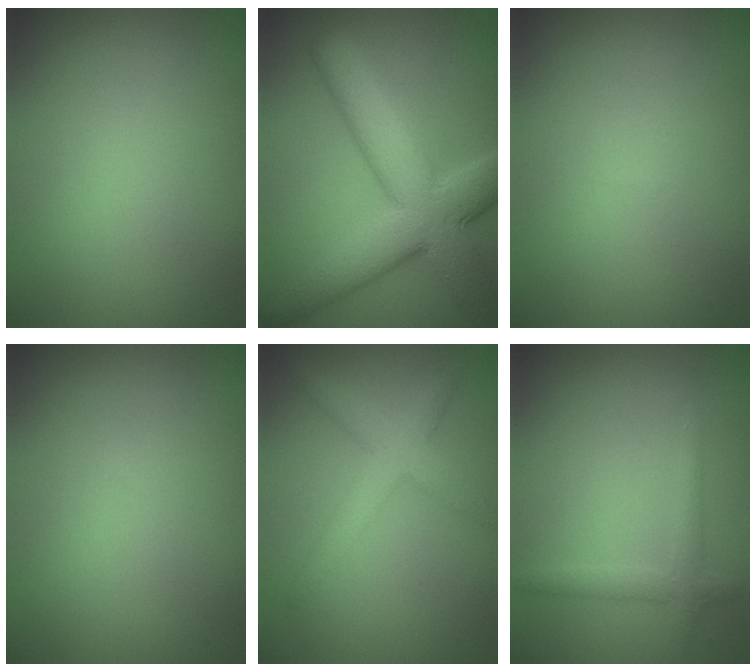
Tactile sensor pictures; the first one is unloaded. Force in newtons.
{"total": 9.2, "press": 9.2, "slide": 0.3}
{"total": 0.0}
{"total": 0.0}
{"total": 3.3, "press": 3.3, "slide": 0.1}
{"total": 1.9, "press": 1.9, "slide": 0.1}